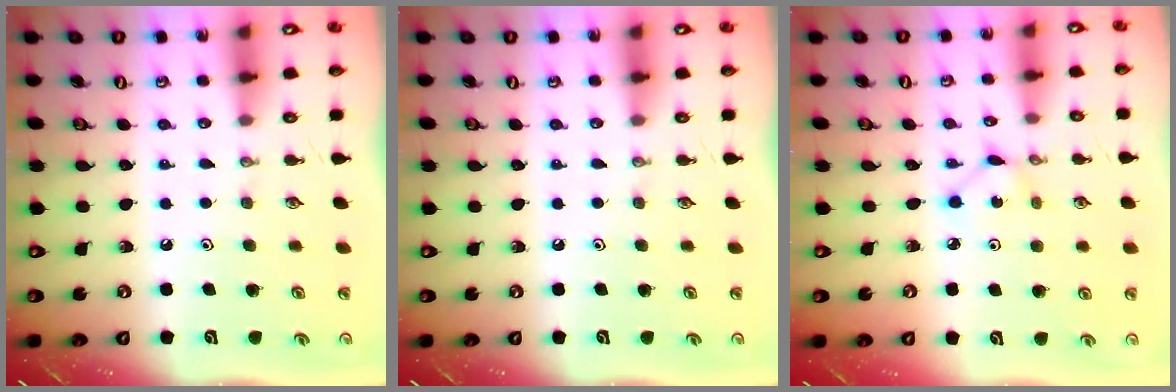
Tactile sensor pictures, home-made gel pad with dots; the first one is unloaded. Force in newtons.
{"total": 0.0}
{"total": 2.0, "press": 1.9, "slide": 0.2}